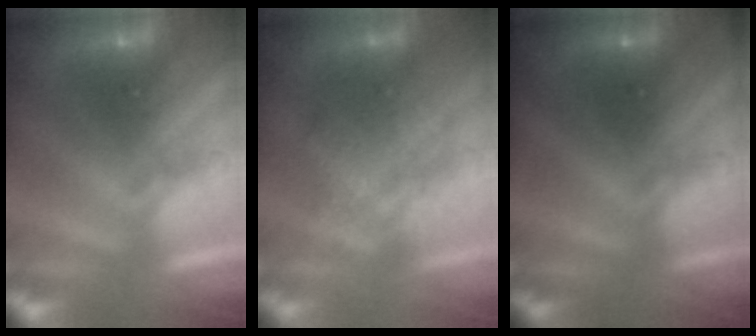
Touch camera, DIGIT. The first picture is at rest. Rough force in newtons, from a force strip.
{"total": 2.2}
{"total": 2.7}